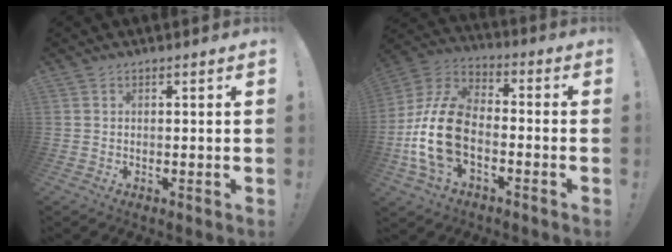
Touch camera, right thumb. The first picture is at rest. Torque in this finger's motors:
{"motor_torque": [0.72, 0.84, 0.13, 0.00, 0.20]}